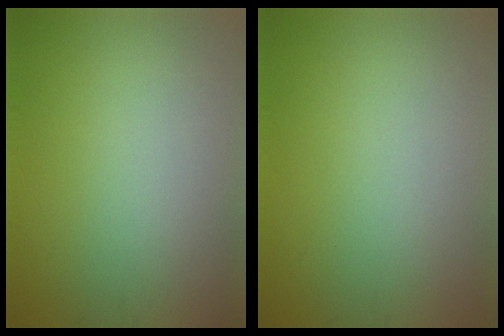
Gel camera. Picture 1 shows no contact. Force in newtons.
{"total": 0.0}